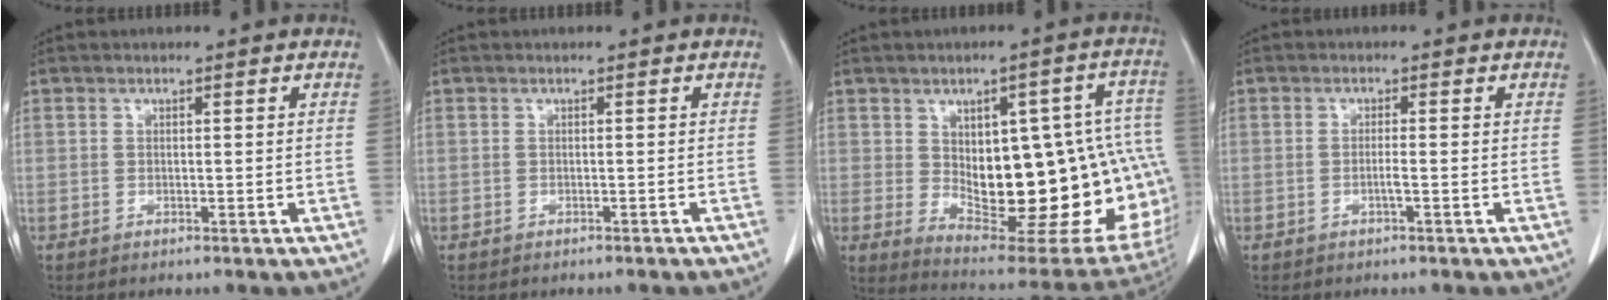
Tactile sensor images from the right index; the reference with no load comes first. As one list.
[{"total": 2.0, "force": [-1.8, 0.0, 0.7], "torque": [-0.012, 0.001, -0.021]}, {"total": 26.7, "force": [-1.7, 10.1, 24.7], "torque": [-0.264, 0.023, 0.009]}, {"total": 1.3, "force": [-0.4, -0.1, 1.2], "torque": [-0.022, 0.001, -0.006]}]